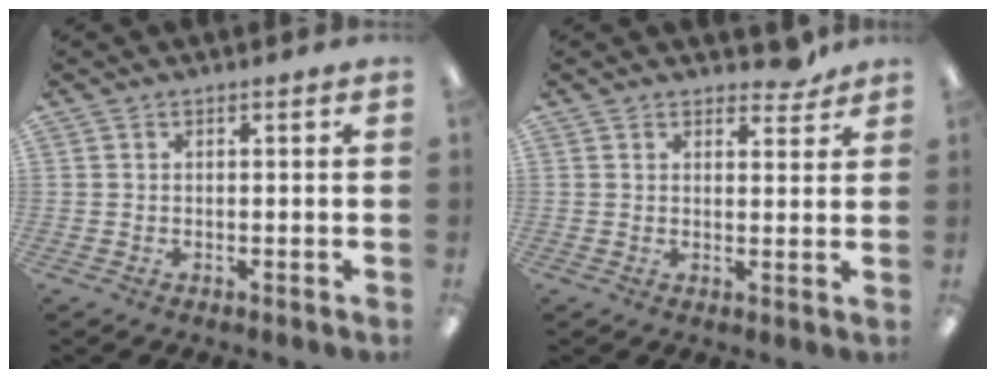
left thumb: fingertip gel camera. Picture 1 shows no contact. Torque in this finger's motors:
{"motor_torque": [-0.27, -0.18, -0.54, 0.08, 0.00]}